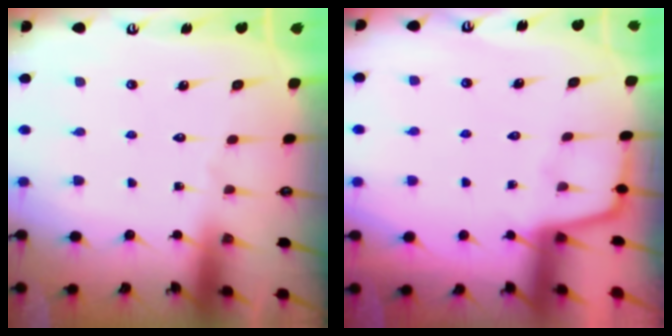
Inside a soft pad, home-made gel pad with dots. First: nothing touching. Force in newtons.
{"total": 1.4, "press": 1.3, "slide": 0.3}